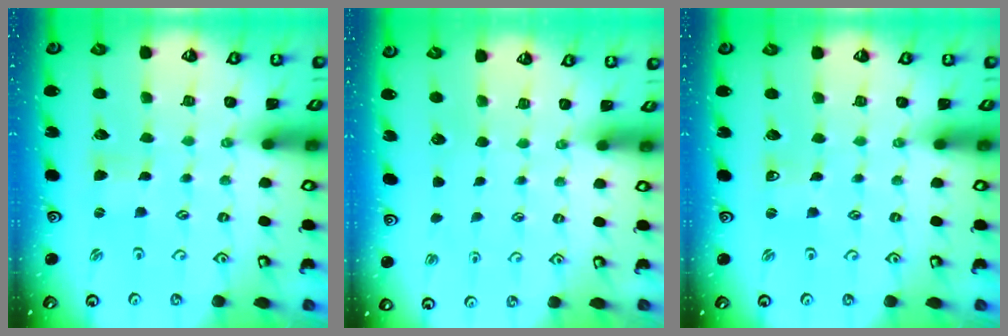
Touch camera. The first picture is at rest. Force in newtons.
{"total": 0.0}
{"total": 2.3, "press": 2.3, "slide": 0.4}